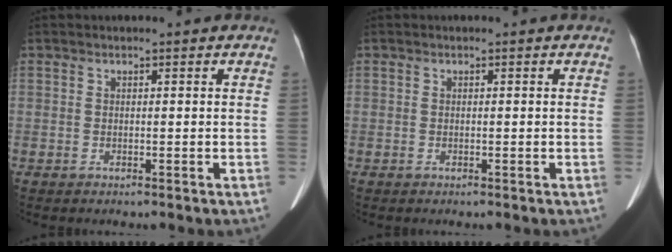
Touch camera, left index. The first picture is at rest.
{"total": 0.0}